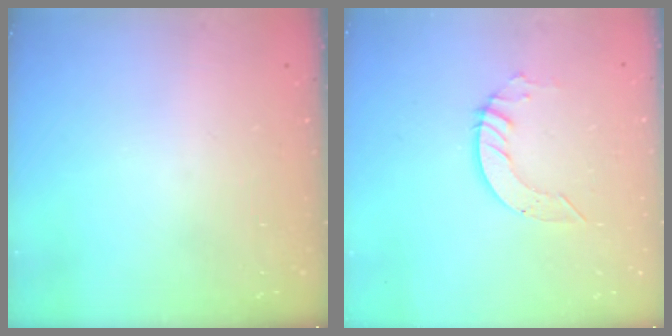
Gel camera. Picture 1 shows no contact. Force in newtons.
{"total": 5.2, "press": 5.2, "slide": 0.3}